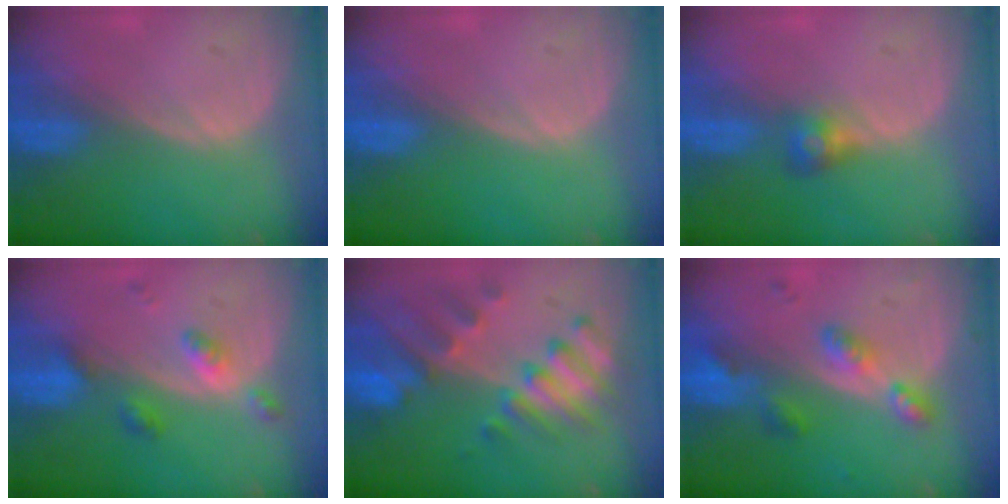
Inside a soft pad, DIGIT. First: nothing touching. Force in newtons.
{"total": 0.0}
{"total": 2.8, "press": 2.6, "slide": 0.9}
{"total": 4.2, "press": 4.1, "slide": 0.8}
{"total": 9.2, "press": 8.4, "slide": 3.9}
{"total": 5.3, "press": 5.2, "slide": 0.9}